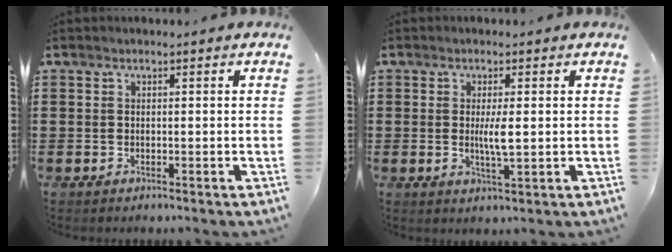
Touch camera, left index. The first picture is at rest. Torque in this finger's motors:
{"motor_torque": [0.80, 0.03, 0.48, 0.10]}